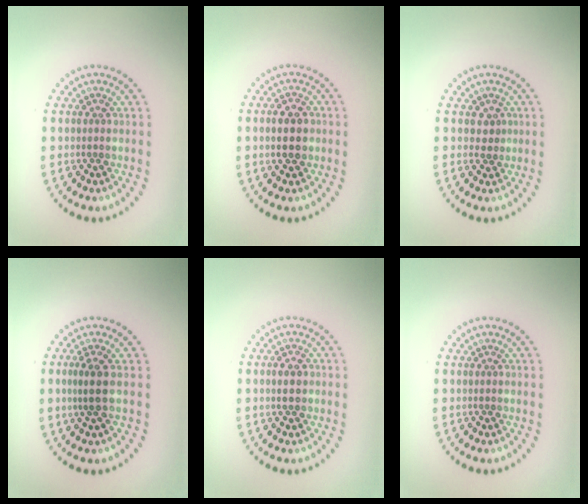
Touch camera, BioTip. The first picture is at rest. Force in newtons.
{"total": 2.6, "press": 2.6, "slide": 0.0}
{"total": 0.9, "press": 0.8, "slide": 0.5}
{"total": 2.0, "press": 1.5, "slide": 1.3}
{"total": 1.5, "press": 1.5, "slide": 0.0}
{"total": 0.0}